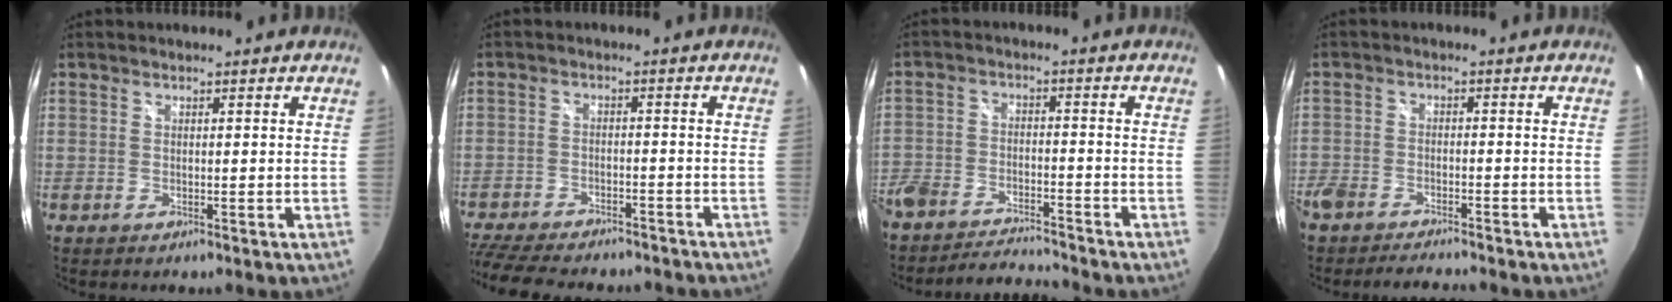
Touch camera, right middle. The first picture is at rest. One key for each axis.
{"total": 15.1, "fx": -12.6, "fy": 5.6, "fz": 6.2, "tx": -0.159, "ty": -0.006, "tz": -0.195}
{"total": 11.9, "fx": -10.4, "fy": 4.0, "fz": 4.3, "tx": -0.127, "ty": -0.012, "tz": -0.182}
{"total": 8.0, "fx": -7.1, "fy": 2.4, "fz": 2.8, "tx": -0.088, "ty": -0.017, "tz": -0.123}